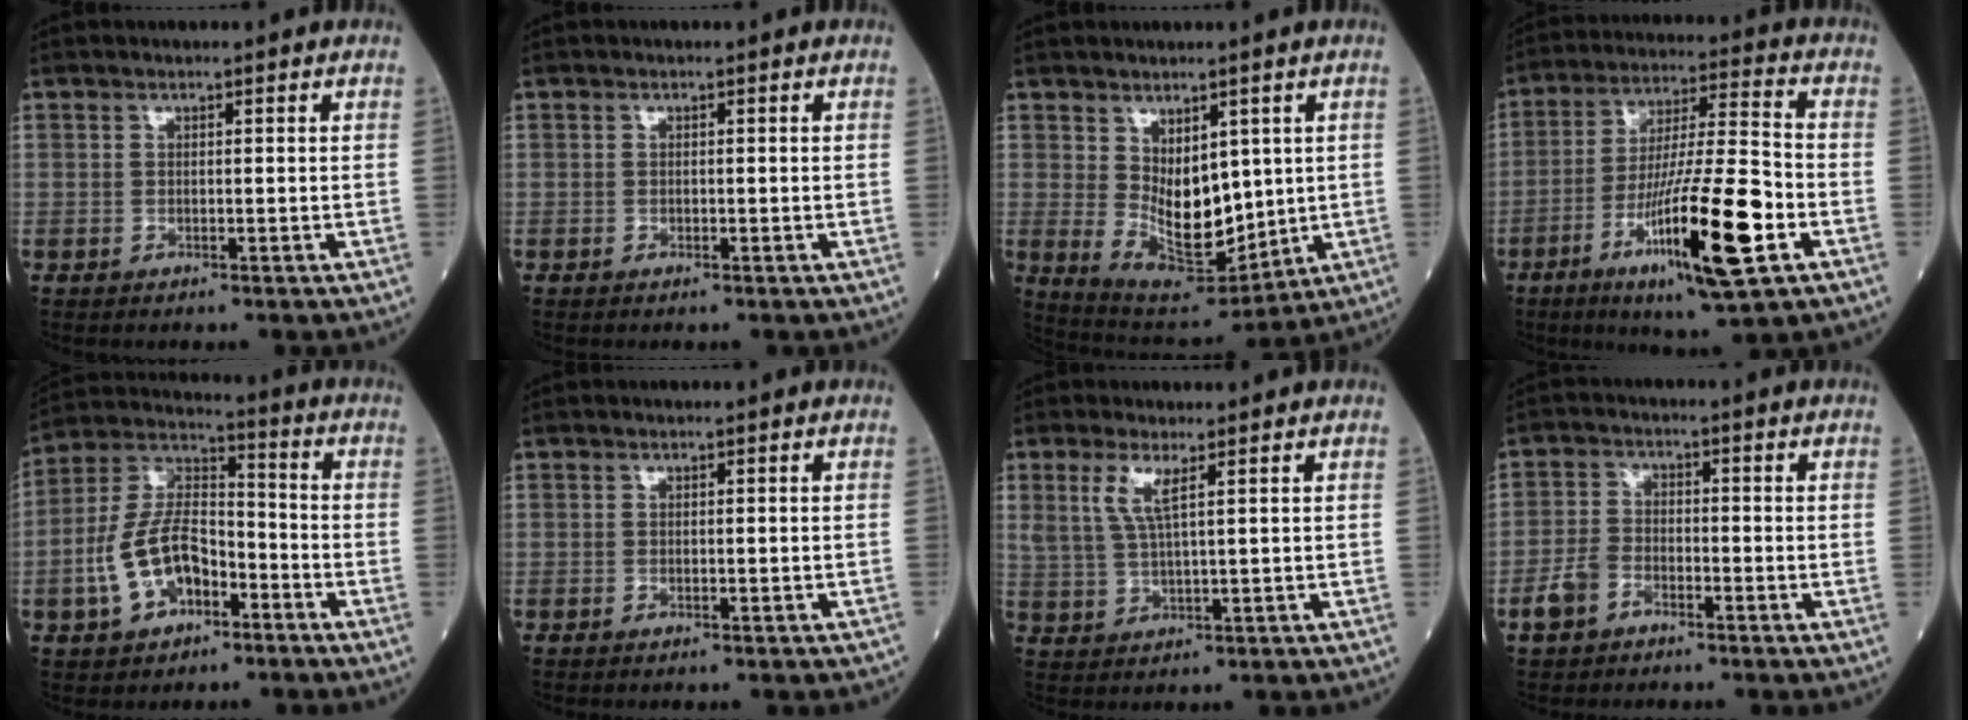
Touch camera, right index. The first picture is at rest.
{"total": 0.0}
{"total": 10.2, "force": [1.1, 5.3, 8.6], "torque": [-0.145, -0.012, 0.043]}
{"total": 17.3, "force": [-6.7, 1.3, 15.9], "torque": [-0.288, -0.020, -0.110]}
{"total": 12.0, "force": [-4.6, 6.5, 8.9], "torque": [-0.203, 0.019, -0.083]}
{"total": 0.6, "force": [-0.3, 0.3, 0.4], "torque": [-0.009, -0.003, -0.001]}
{"total": 4.4, "force": [2.1, 0.5, 3.8], "torque": [-0.088, 0.001, 0.047]}
{"total": 4.4, "force": [-2.8, 2.7, 2.2], "torque": [-0.057, 0.003, -0.054]}